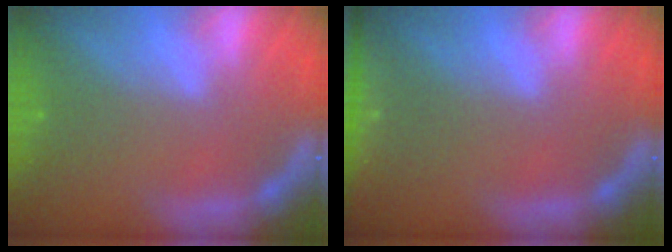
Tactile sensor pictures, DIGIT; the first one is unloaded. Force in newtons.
{"total": 5.0}